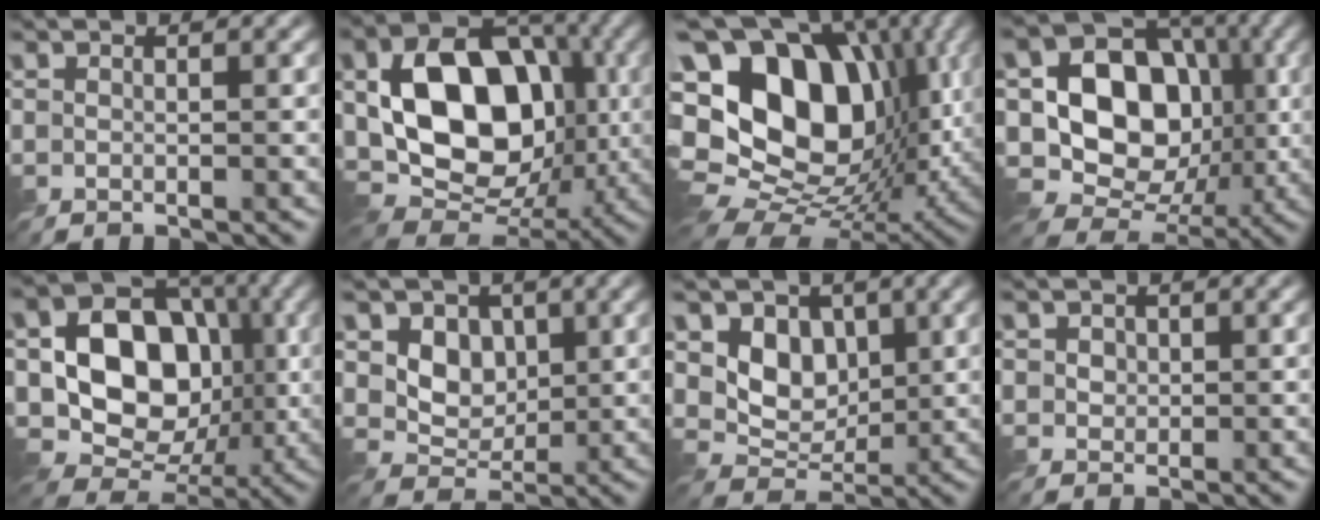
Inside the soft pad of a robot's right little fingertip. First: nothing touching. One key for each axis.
{"total": 12.9, "fx": 0.2, "fy": 9.3, "fz": 8.9, "tx": -0.146, "ty": -0.009, "tz": 0.002}
{"total": 17.5, "fx": 2.6, "fy": 12.6, "fz": 11.9, "tx": -0.224, "ty": 0.019, "tz": 0.048}
{"total": 12.7, "fx": 0.2, "fy": 10.1, "fz": 7.7, "tx": -0.126, "ty": 0.003, "tz": -0.011}
{"total": 11.5, "fx": -0.1, "fy": 8.8, "fz": 7.4, "tx": -0.113, "ty": -0.004, "tz": -0.018}
{"total": 4.1, "fx": 0.9, "fy": 3.3, "fz": 2.3, "tx": -0.050, "ty": -0.014, "tz": 0.013}
{"total": 4.7, "fx": 1.1, "fy": 3.7, "fz": 2.7, "tx": -0.053, "ty": -0.014, "tz": 0.010}
{"total": 1.2, "fx": 0.4, "fy": 1.1, "fz": 0.3, "tx": -0.010, "ty": -0.003, "tz": 0.010}